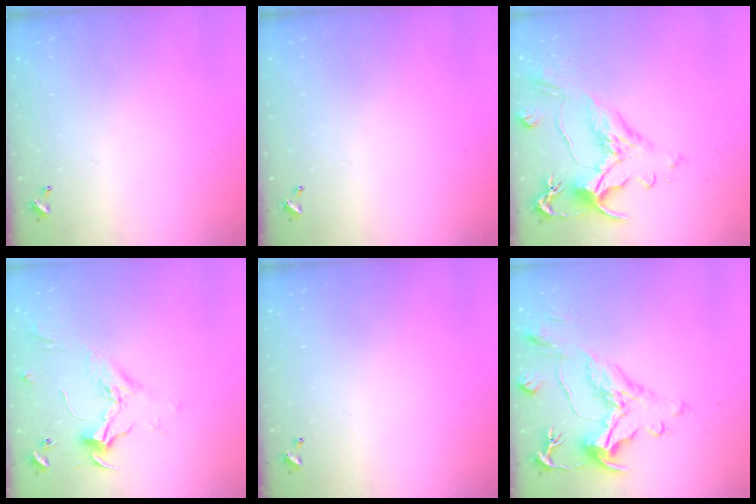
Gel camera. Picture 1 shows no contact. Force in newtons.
{"total": 0.0}
{"total": 1.5, "press": 0.2, "slide": 1.5}
{"total": 2.3, "press": 2.2, "slide": 0.6}
{"total": 0.0}
{"total": 1.9, "press": 0.9, "slide": 1.6}